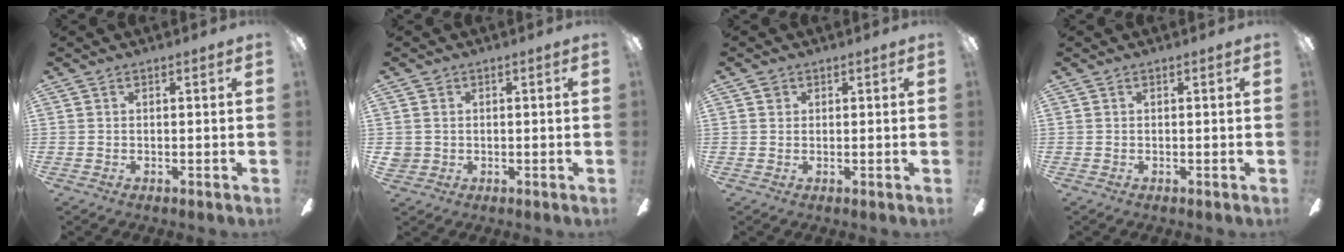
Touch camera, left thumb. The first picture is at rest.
{"total": 2.7, "force": [0.4, 2.6, 0.2], "torque": [-0.008, 0.005, 0.008]}
{"total": 1.2, "force": [0.6, 1.0, 0.2], "torque": [0.002, 0.000, 0.009]}
{"total": 0.0}